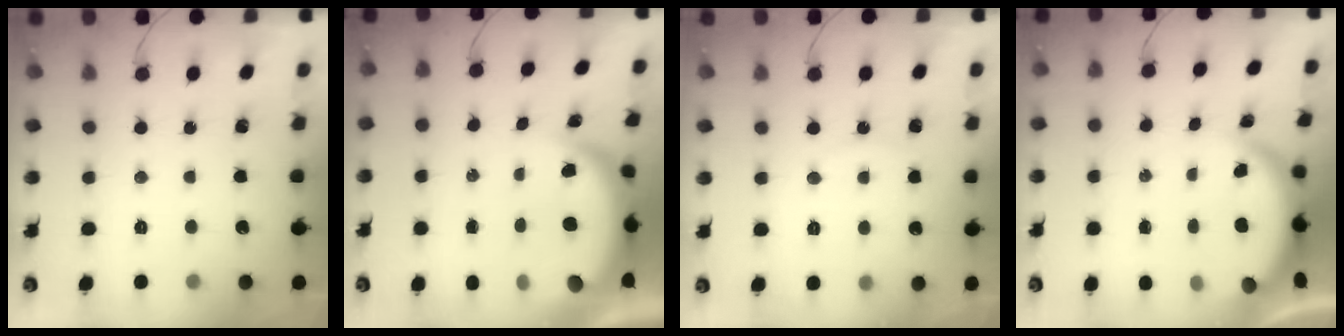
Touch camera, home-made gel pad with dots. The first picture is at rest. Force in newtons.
{"total": 6.9, "press": 6.8, "slide": 0.8}
{"total": 4.1, "press": 4.0, "slide": 0.5}
{"total": 3.9, "press": 3.9, "slide": 0.1}